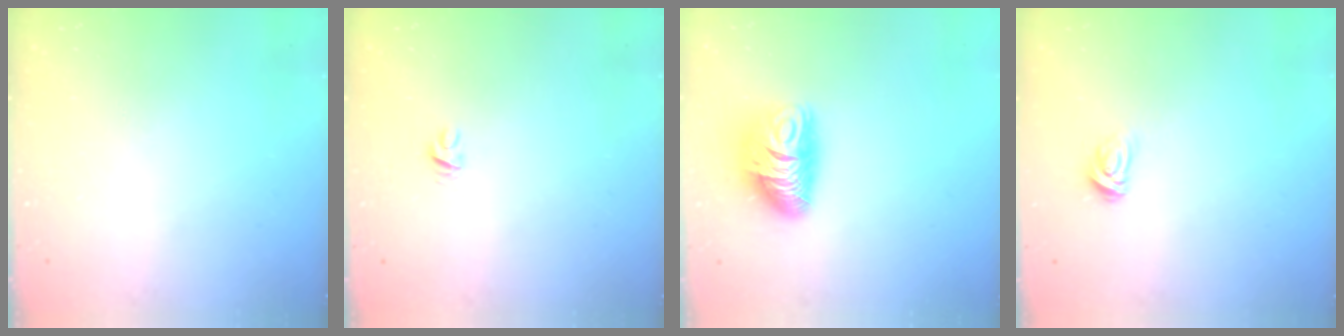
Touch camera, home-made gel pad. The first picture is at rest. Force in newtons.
{"total": 3.7, "press": 3.7, "slide": 0.2}
{"total": 10.4, "press": 10.3, "slide": 1.0}
{"total": 3.7, "press": 3.6, "slide": 0.5}